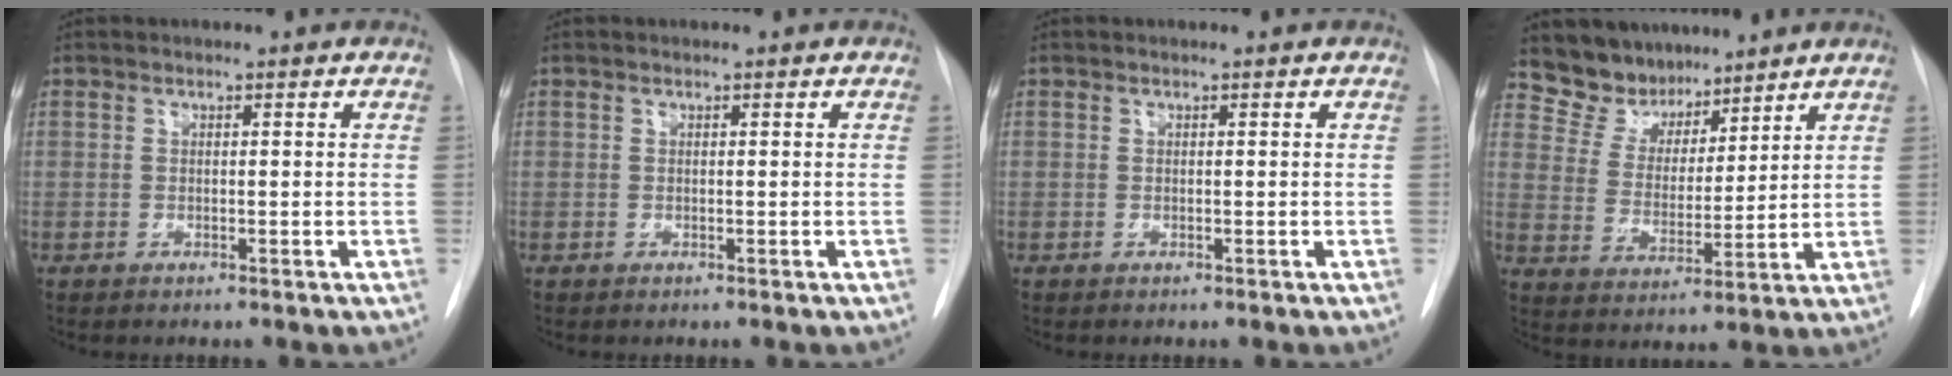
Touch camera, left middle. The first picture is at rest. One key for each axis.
{"total": 0.0}
{"total": 0.0}
{"total": 8.3, "fx": 7.3, "fy": 4.0, "fz": 0.4, "tx": -0.010, "ty": 0.008, "tz": 0.147}